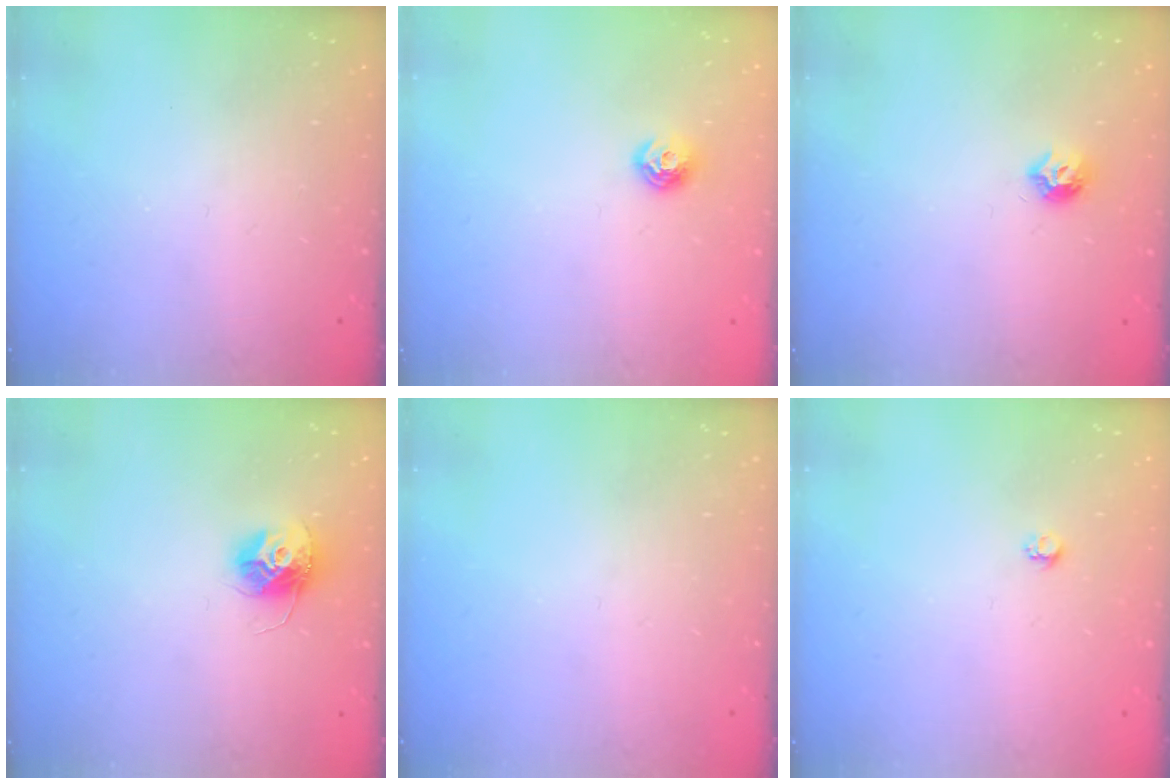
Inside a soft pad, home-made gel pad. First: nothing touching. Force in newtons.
{"total": 8.0, "press": 8.0, "slide": 1.0}
{"total": 6.3, "press": 6.3, "slide": 0.1}
{"total": 10.9, "press": 10.9, "slide": 0.7}
{"total": 0.0}
{"total": 3.2, "press": 3.2, "slide": 0.3}